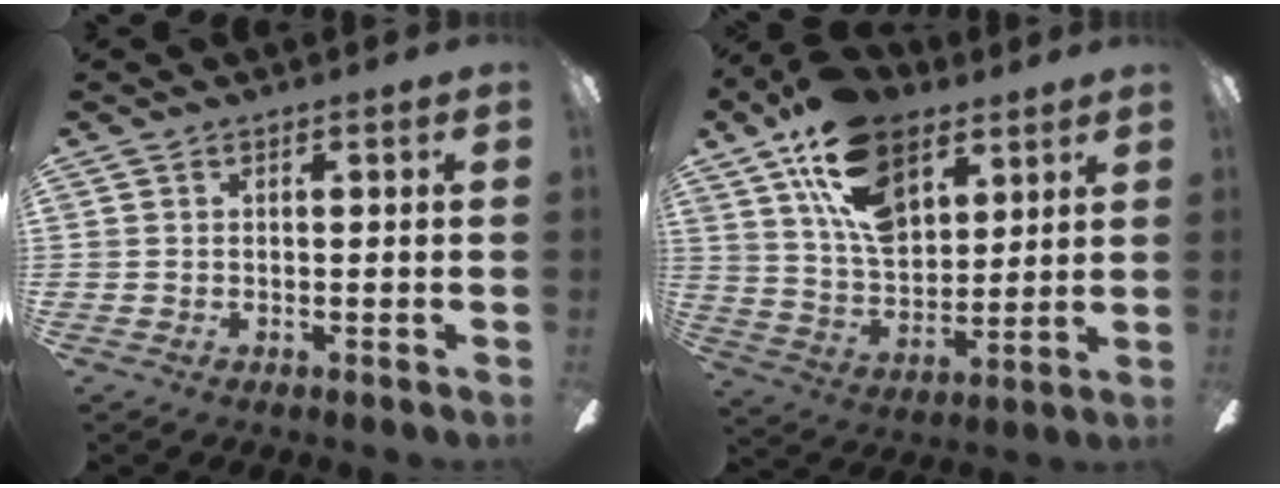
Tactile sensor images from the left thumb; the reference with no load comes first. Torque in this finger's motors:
{"motor_torque": [0.37, 0.83, 1.82, -0.94, 0.53]}